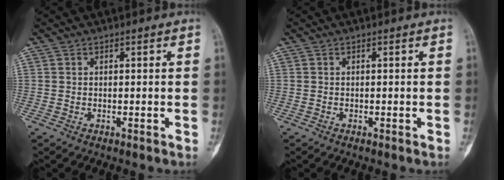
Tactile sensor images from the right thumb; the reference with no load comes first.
{"total": 0.0}